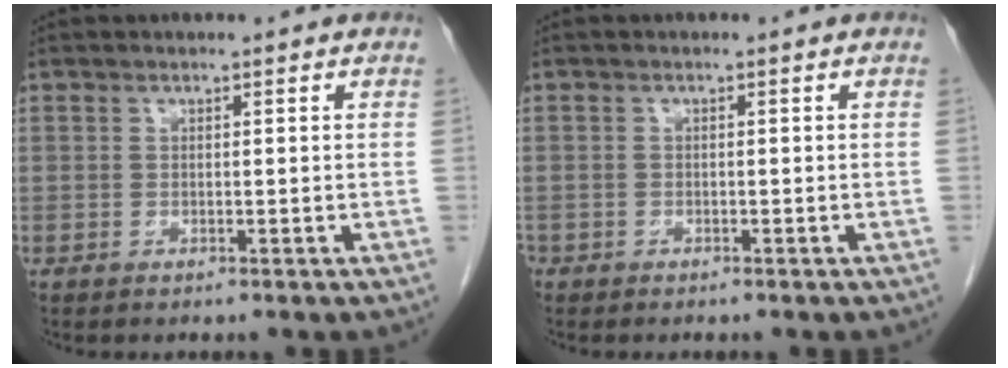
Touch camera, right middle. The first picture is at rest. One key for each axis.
{"total": 0.9, "fx": -0.6, "fy": 0.6, "fz": 0.1, "tx": -0.008, "ty": 0.001, "tz": -0.012}